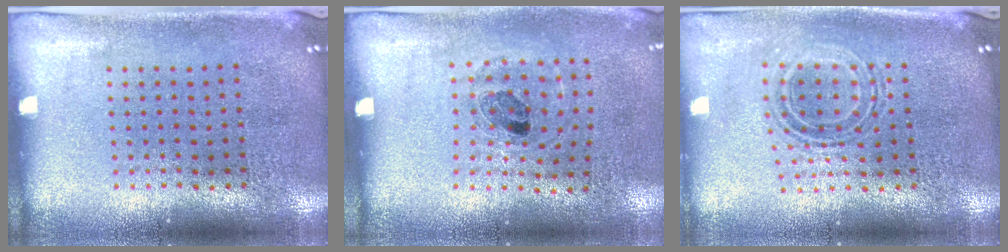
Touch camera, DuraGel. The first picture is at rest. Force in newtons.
{"total": 1.0, "press": 0.9, "slide": 0.6}
{"total": 0.8, "press": 0.8, "slide": 0.4}